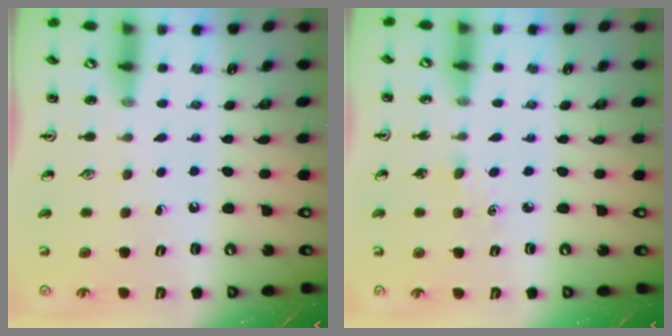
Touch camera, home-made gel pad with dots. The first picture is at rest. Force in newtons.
{"total": 1.1, "press": 1.1, "slide": 0.2}